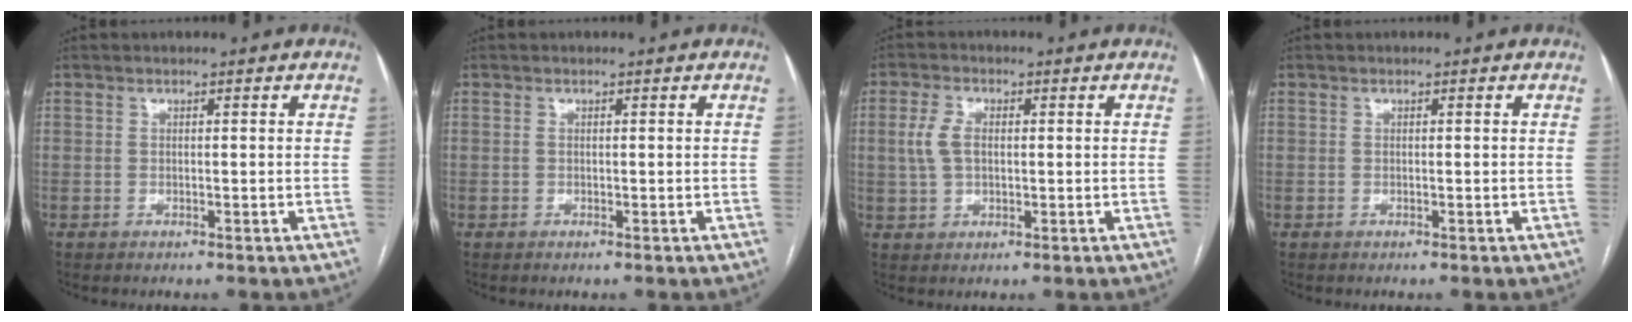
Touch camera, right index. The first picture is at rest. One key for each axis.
{"total": 0.0}
{"total": 4.3, "fx": 0.5, "fy": 2.6, "fz": 3.4, "tx": -0.090, "ty": 0.012, "tz": 0.012}
{"total": 0.0}